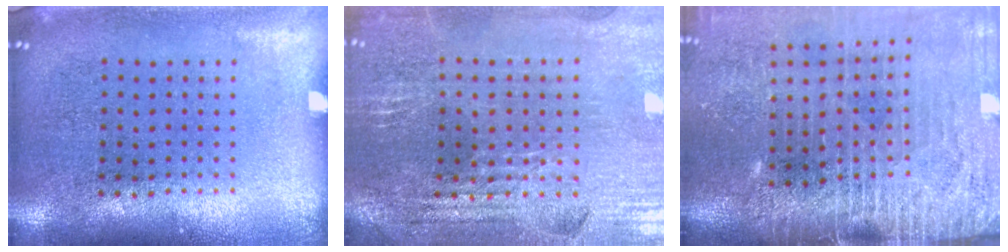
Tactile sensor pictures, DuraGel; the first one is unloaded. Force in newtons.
{"total": 2.9, "press": 2.8, "slide": 0.5}
{"total": 4.2, "press": 3.6, "slide": 2.1}